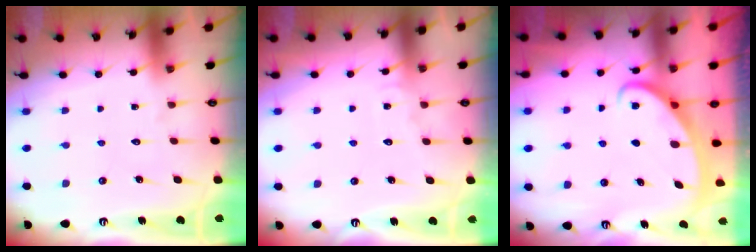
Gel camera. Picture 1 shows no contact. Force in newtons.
{"total": 5.6, "press": 5.5, "slide": 0.6}
{"total": 2.5, "press": 2.5, "slide": 0.3}